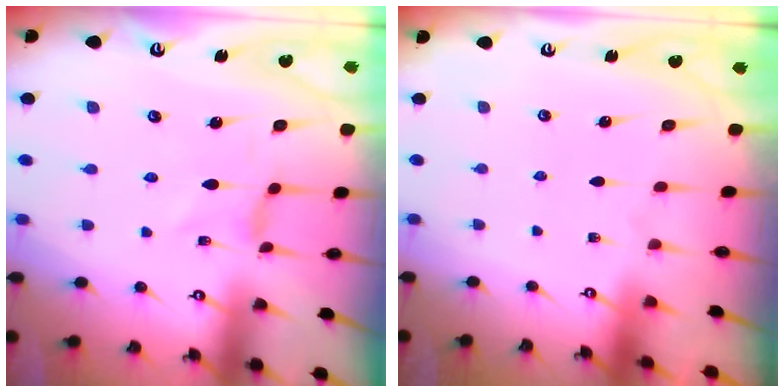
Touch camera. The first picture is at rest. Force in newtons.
{"total": 0.0}